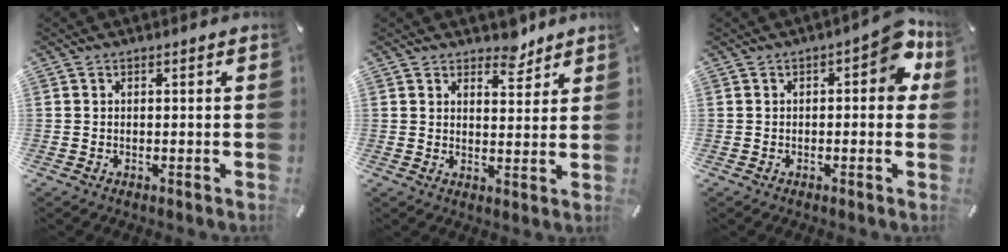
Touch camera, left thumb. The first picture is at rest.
{"total": 6.1, "force": [4.9, 3.3, 1.4], "torque": [0.007, -0.034, 0.083]}
{"total": 7.7, "force": [1.3, 3.8, 6.6], "torque": [-0.075, -0.003, 0.015]}